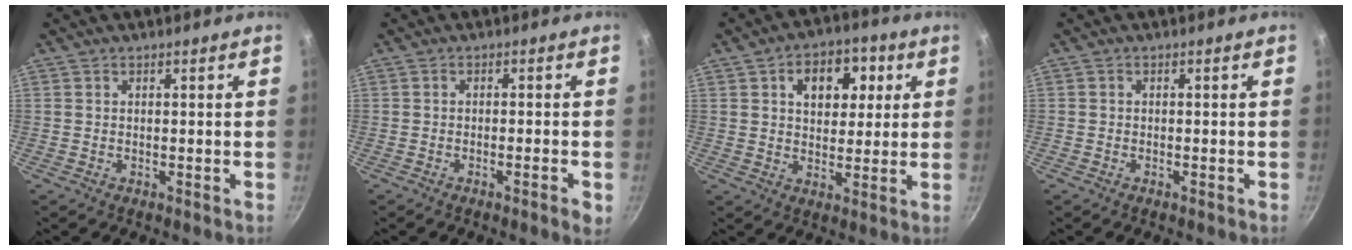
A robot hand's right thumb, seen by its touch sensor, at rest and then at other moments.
{"total": 3.0, "force": [-1.4, 0.4, 2.7], "torque": [-0.041, 0.006, -0.022]}
{"total": 10.8, "force": [3.5, 7.2, 7.2], "torque": [-0.062, 0.001, 0.044]}
{"total": 0.6, "force": [-0.5, 0.2, 0.3], "torque": [-0.009, 0.002, -0.009]}